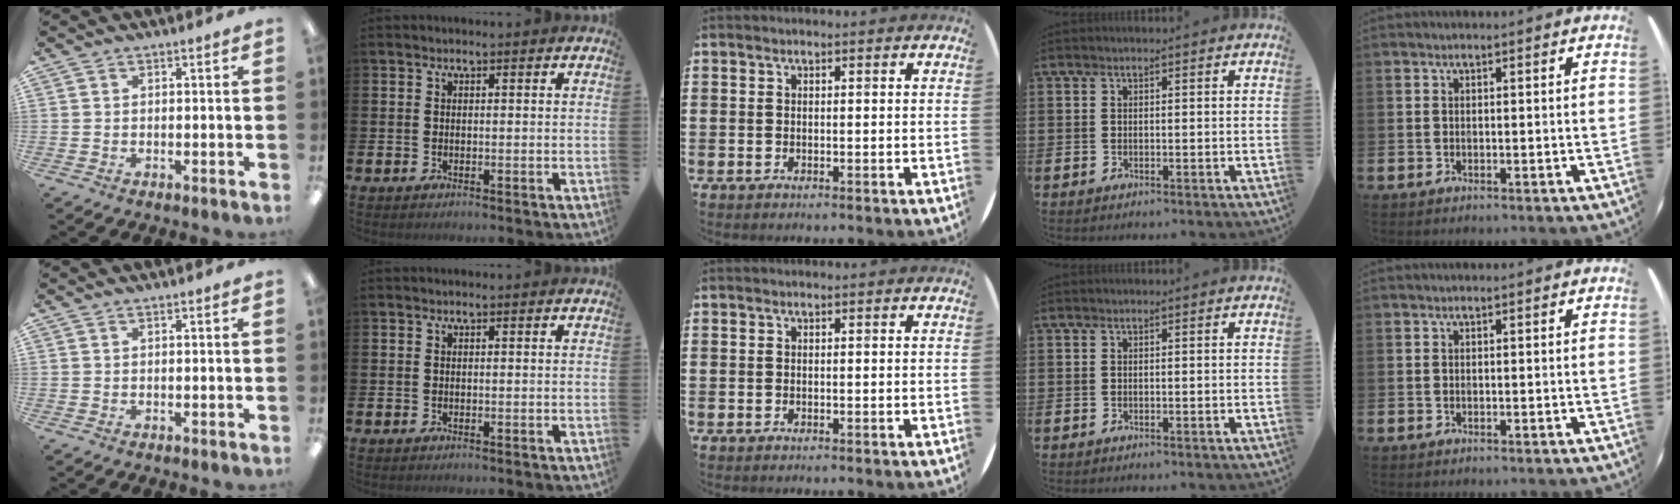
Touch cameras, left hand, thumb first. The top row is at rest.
{}